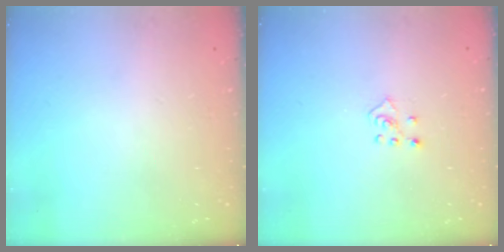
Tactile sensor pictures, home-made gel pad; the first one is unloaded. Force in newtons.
{"total": 2.3, "press": 2.3, "slide": 0.5}